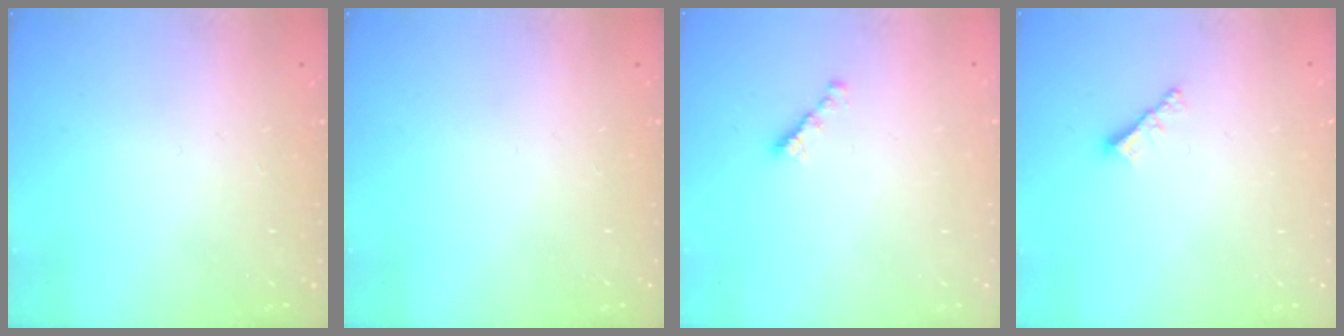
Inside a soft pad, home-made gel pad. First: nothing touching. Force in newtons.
{"total": 0.0}
{"total": 2.7, "press": 2.6, "slide": 0.8}
{"total": 2.9, "press": 2.9, "slide": 0.3}